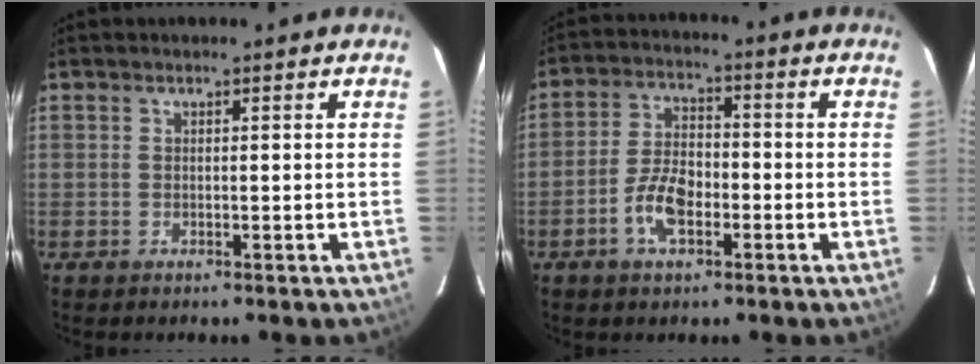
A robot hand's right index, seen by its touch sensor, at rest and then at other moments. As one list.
[{"total": 7.7, "force": [-3.2, 4.0, 5.8], "torque": [-0.119, 0.008, -0.057]}]